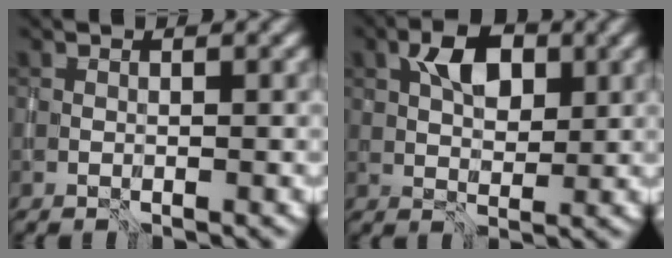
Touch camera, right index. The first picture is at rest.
{"total": 4.3, "force": [1.5, 2.6, 3.1], "torque": [-0.050, 0.004, 0.022]}